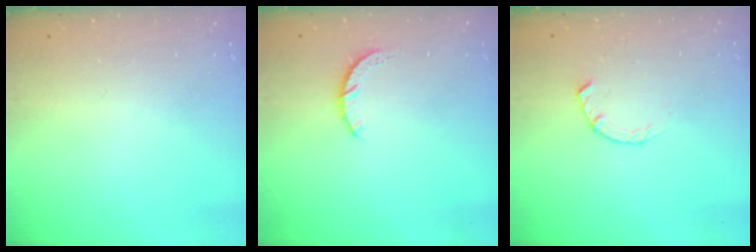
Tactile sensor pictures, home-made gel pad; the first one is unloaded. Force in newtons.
{"total": 3.0, "press": 3.0, "slide": 0.4}
{"total": 1.8, "press": 1.8, "slide": 0.3}